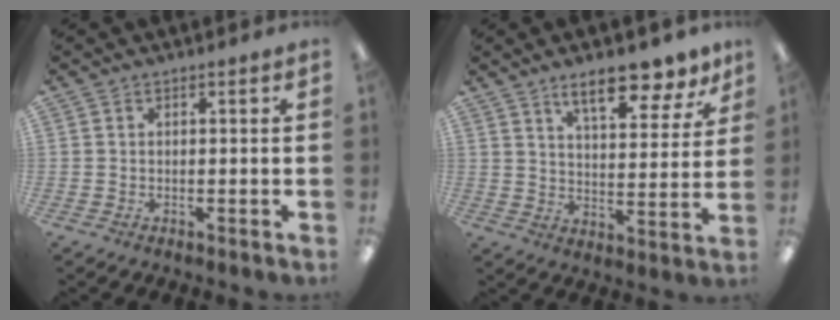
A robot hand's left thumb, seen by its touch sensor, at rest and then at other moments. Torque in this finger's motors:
{"motor_torque": [1.82, 0.94, 1.00, -1.02, 0.15]}